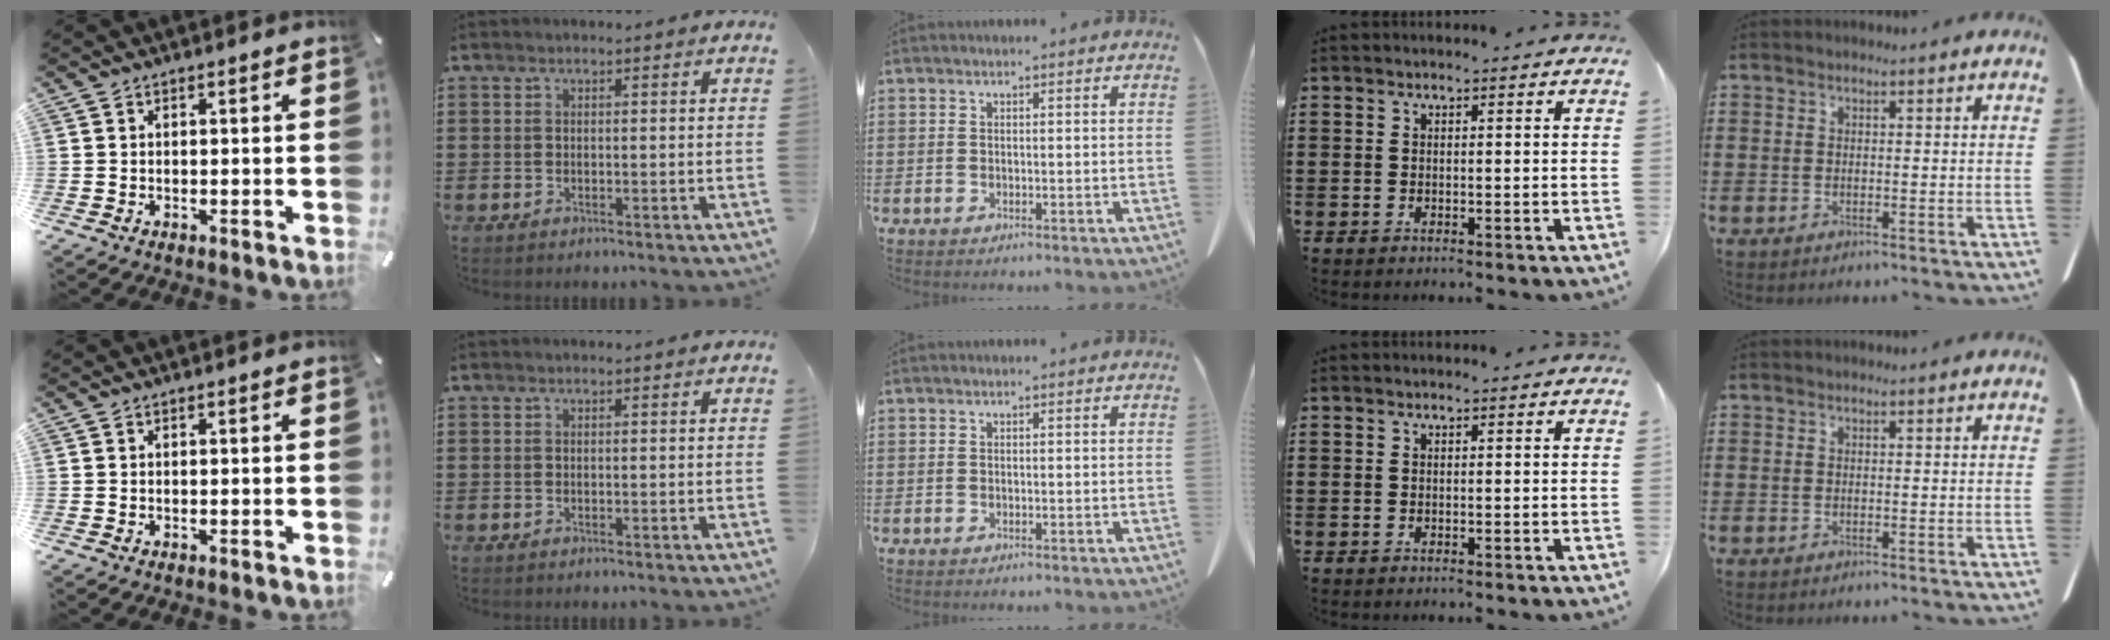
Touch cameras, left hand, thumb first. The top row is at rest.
{}